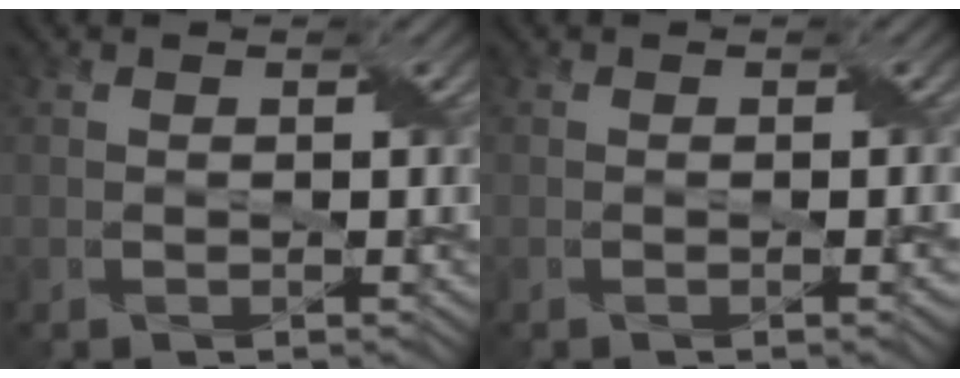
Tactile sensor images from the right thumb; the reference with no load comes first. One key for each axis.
{"total": 1.1, "fx": -0.2, "fy": 0.4, "fz": 1.0, "tx": -0.011, "ty": 0.001, "tz": -0.008}